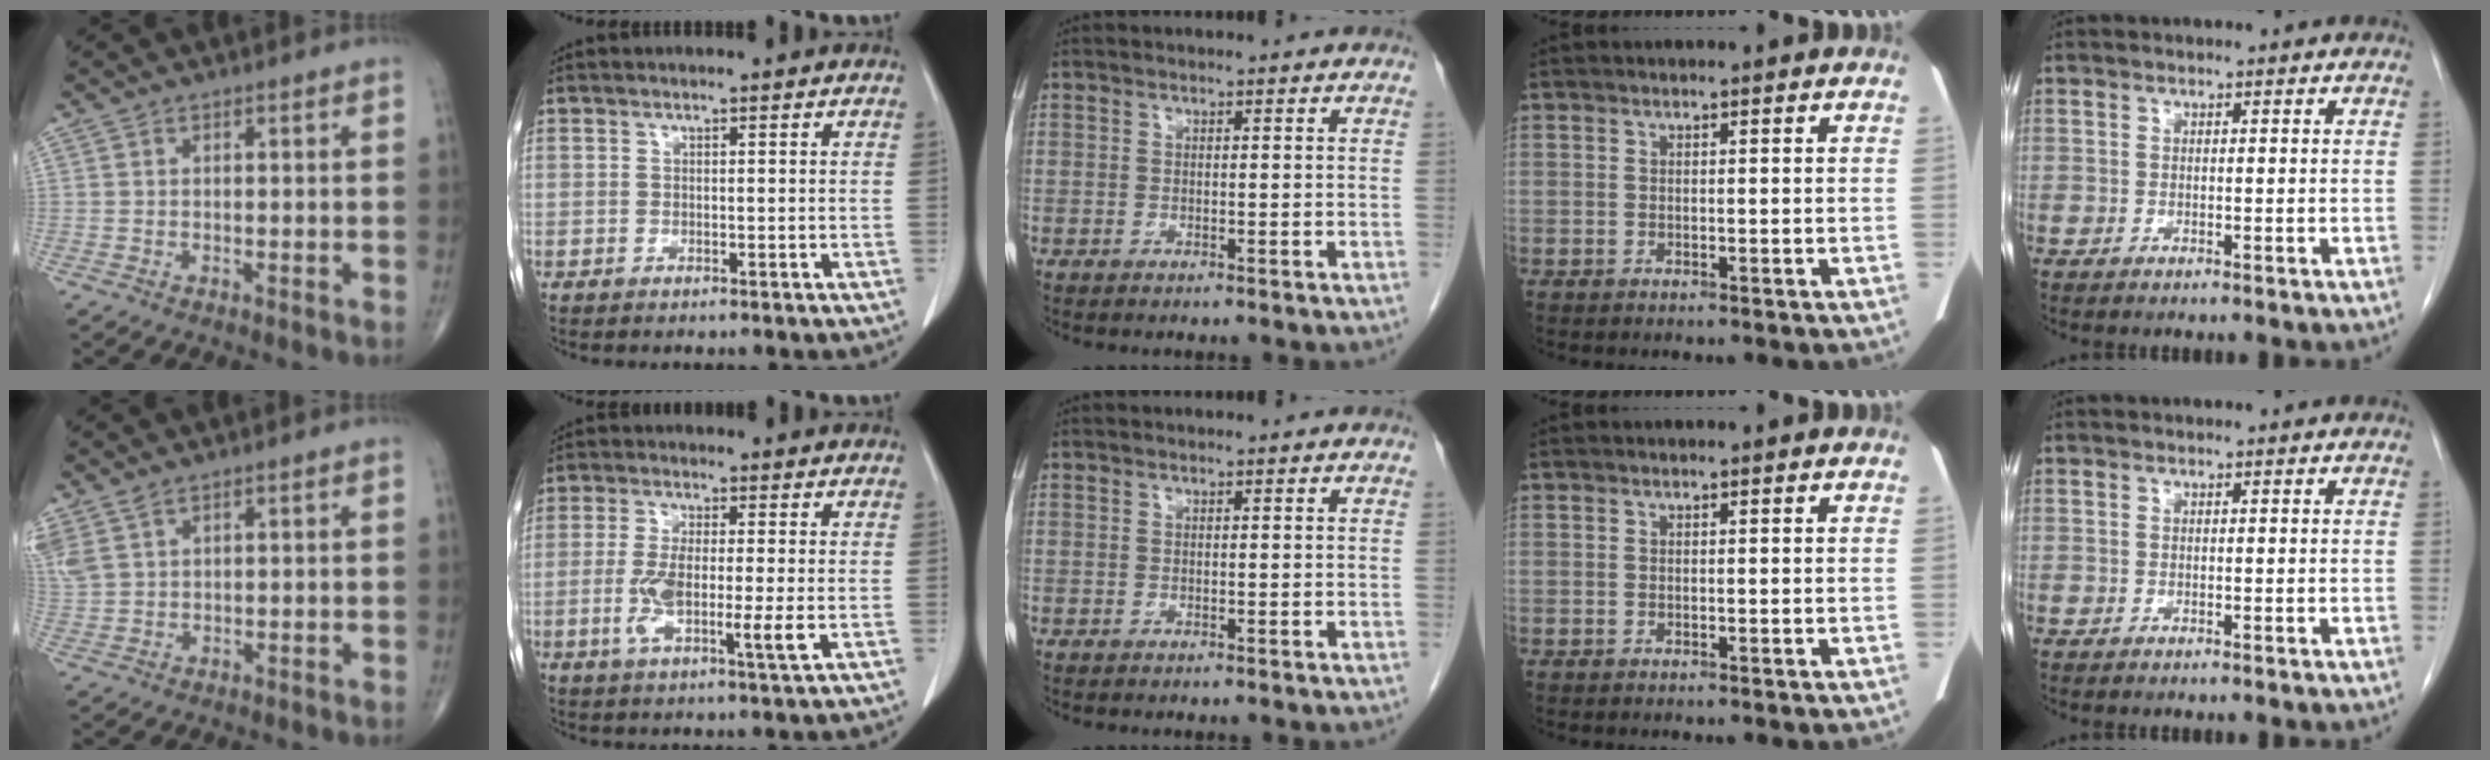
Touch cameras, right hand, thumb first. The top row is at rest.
{"thumb": {"total": 5.0, "force": [3.3, 2.3, 3.0], "torque": [-0.081, 0.002, 0.081]}, "index": {"total": 8.4, "force": [-1.6, 0.9, 8.2], "torque": [-0.155, -0.013, -0.032]}}